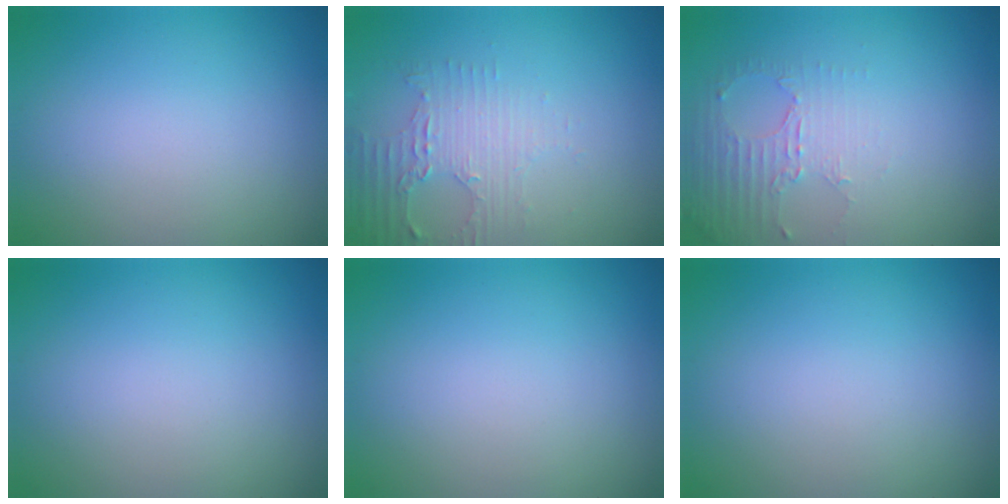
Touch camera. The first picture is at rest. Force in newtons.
{"total": 2.9, "press": 2.5, "slide": 1.5}
{"total": 2.5, "press": 1.8, "slide": 1.7}
{"total": 0.0}
{"total": 0.0}
{"total": 0.0}